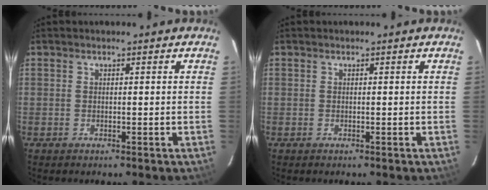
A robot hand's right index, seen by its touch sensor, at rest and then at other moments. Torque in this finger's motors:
{"motor_torque": [0.00, 0.00, 0.01, 0.00]}